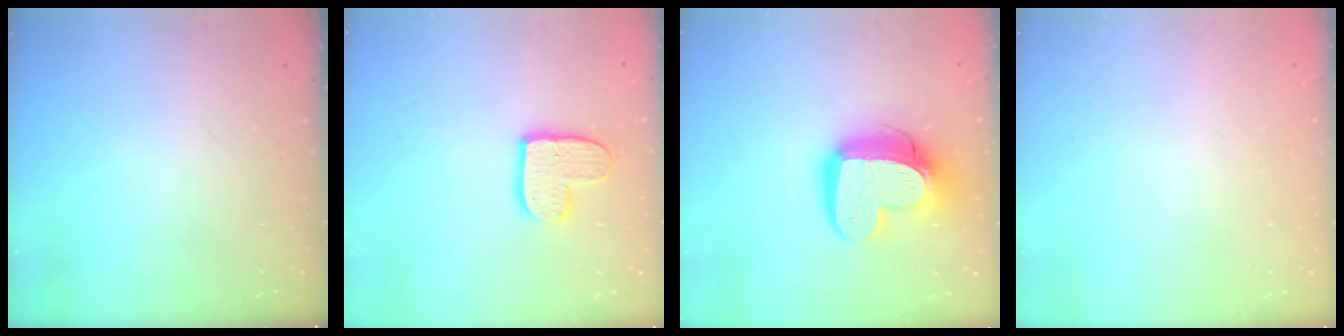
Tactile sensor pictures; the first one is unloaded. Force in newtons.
{"total": 11.0, "press": 10.9, "slide": 0.9}
{"total": 15.3, "press": 15.3, "slide": 1.4}
{"total": 0.0}